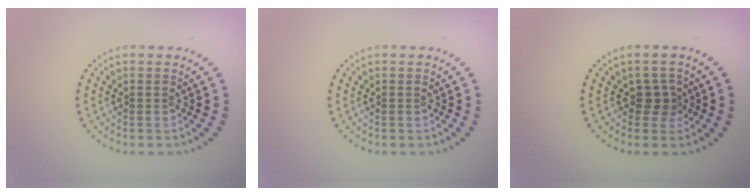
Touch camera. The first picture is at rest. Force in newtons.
{"total": 0.0}
{"total": 1.7, "press": 1.3, "slide": 1.1}